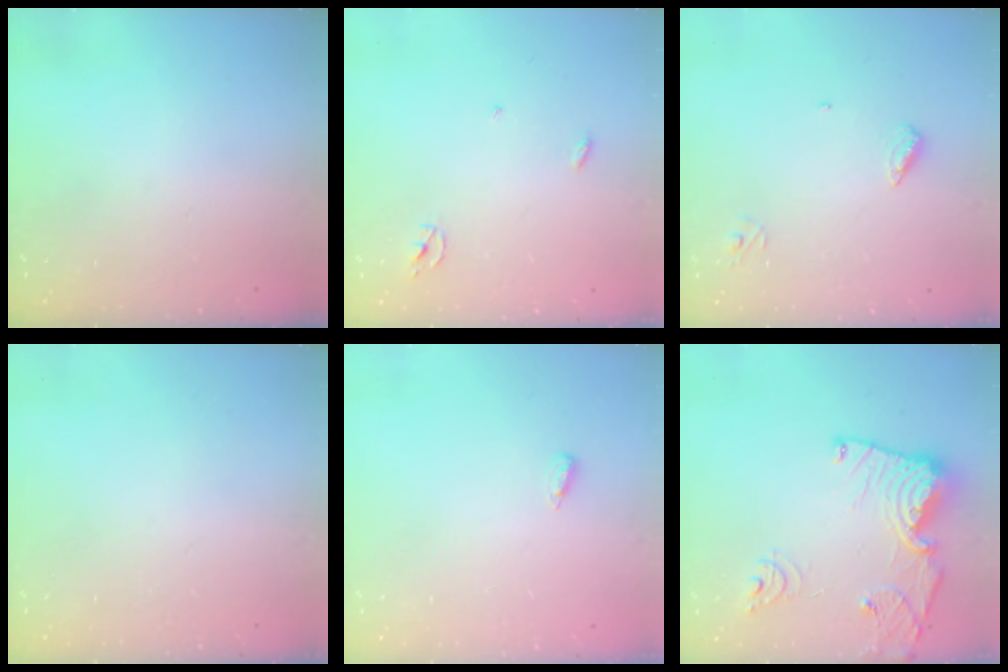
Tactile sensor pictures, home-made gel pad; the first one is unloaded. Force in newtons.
{"total": 2.3, "press": 2.3, "slide": 0.2}
{"total": 5.3, "press": 5.3, "slide": 0.6}
{"total": 0.0}
{"total": 4.4, "press": 3.4, "slide": 2.9}
{"total": 16.7, "press": 16.6, "slide": 1.6}